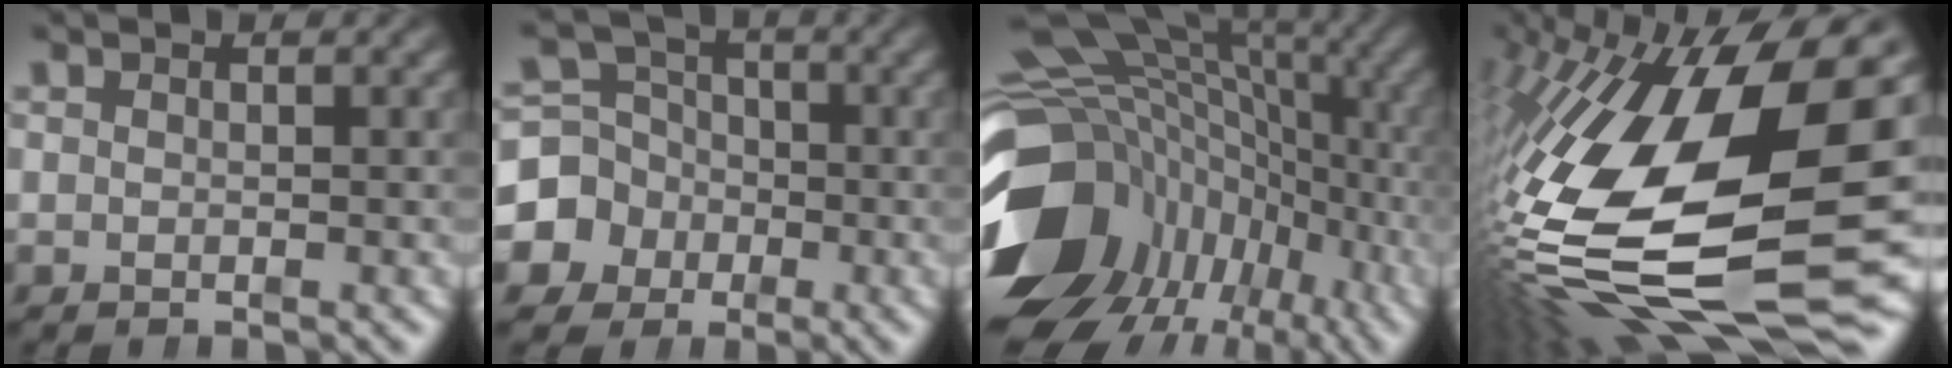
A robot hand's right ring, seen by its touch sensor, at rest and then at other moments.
{"total": 10.0, "force": [-2.2, 9.2, 3.2], "torque": [-0.079, -0.040, -0.039]}
{"total": 17.4, "force": [-4.3, 12.7, 11.2], "torque": [-0.161, -0.047, -0.054]}
{"total": 20.1, "force": [-2.4, 9.4, 17.6], "torque": [-0.315, -0.032, -0.012]}